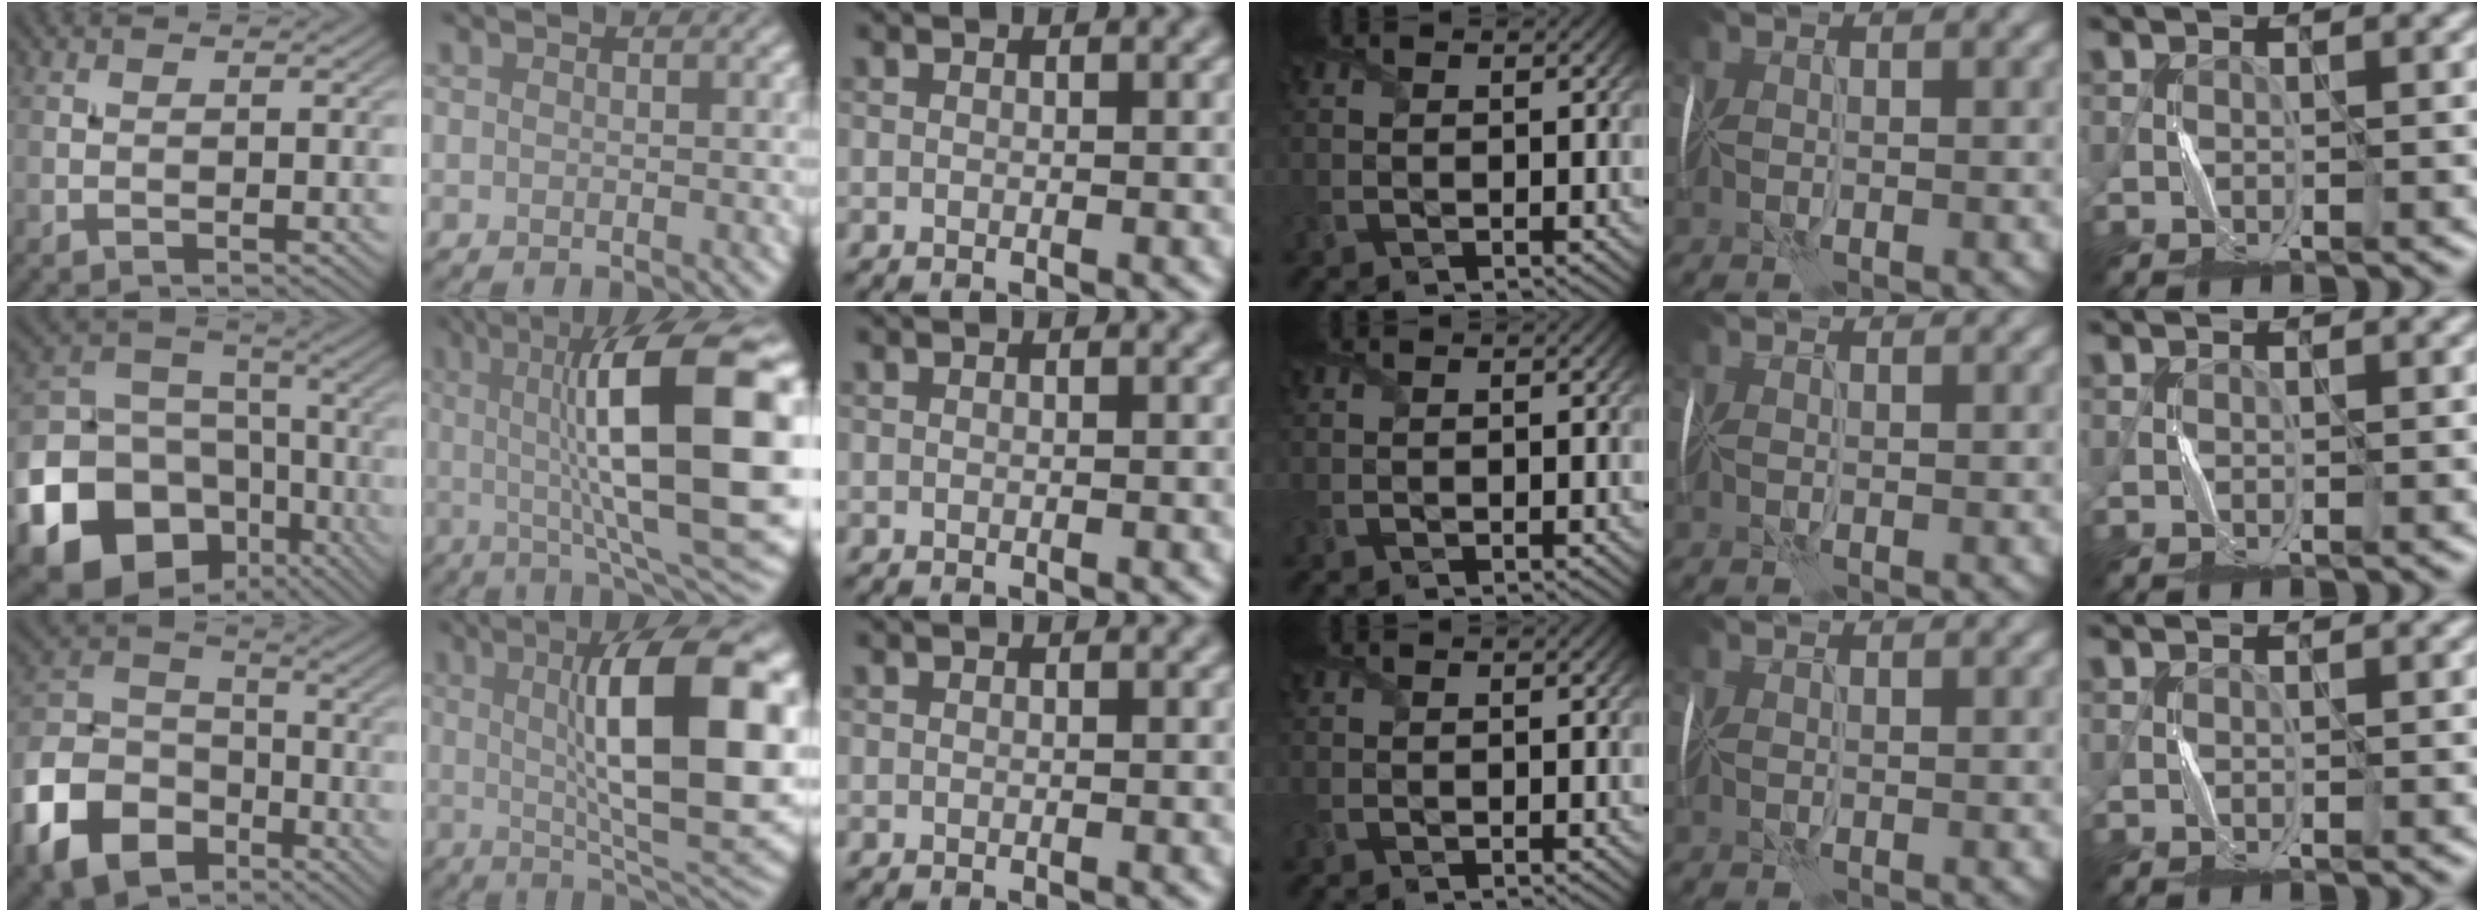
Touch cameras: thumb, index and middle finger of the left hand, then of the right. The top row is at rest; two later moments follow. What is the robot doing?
{"motion": "fold", "object": "handkerchief"}